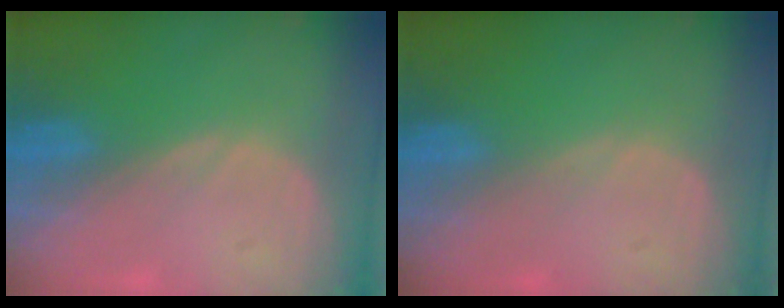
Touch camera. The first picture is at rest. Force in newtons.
{"total": 0.0}